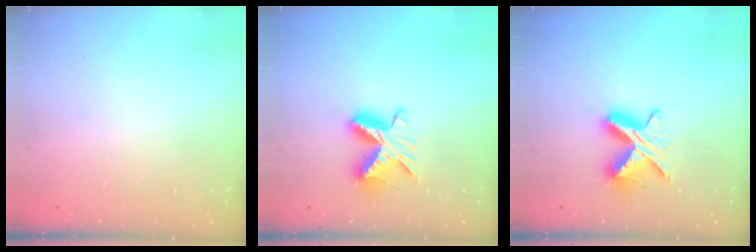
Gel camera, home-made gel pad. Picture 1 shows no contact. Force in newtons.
{"total": 9.2, "press": 9.2, "slide": 0.6}
{"total": 9.2, "press": 9.2, "slide": 0.3}